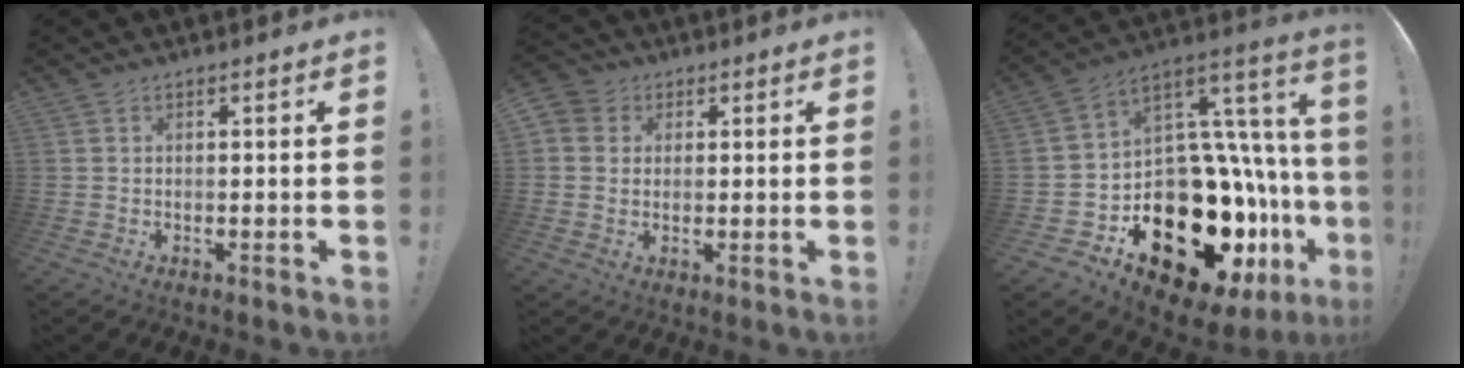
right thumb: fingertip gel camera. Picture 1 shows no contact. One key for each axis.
{"total": 4.5, "fx": 1.0, "fy": 4.2, "fz": 1.3, "tx": -0.018, "ty": 0.000, "tz": 0.018}
{"total": 28.8, "fx": -13.0, "fy": 15.3, "fz": 20.7, "tx": -0.290, "ty": 0.017, "tz": -0.172}